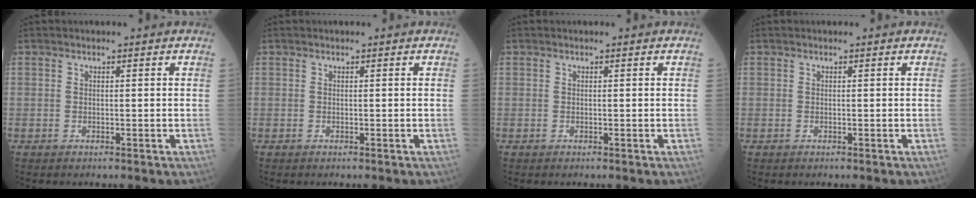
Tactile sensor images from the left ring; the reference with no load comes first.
{"total": 0.0}
{"total": 0.0}
{"total": 0.0}